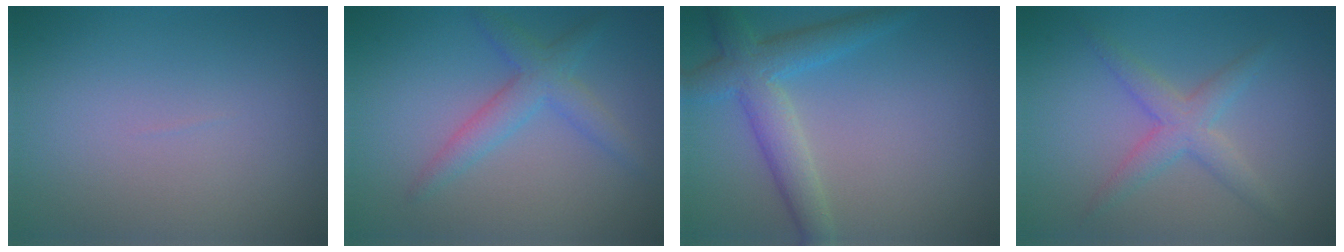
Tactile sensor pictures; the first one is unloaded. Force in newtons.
{"total": 3.1, "press": 3.1, "slide": 0.0}
{"total": 4.4, "press": 4.4, "slide": 0.2}
{"total": 2.8, "press": 2.8, "slide": 0.1}